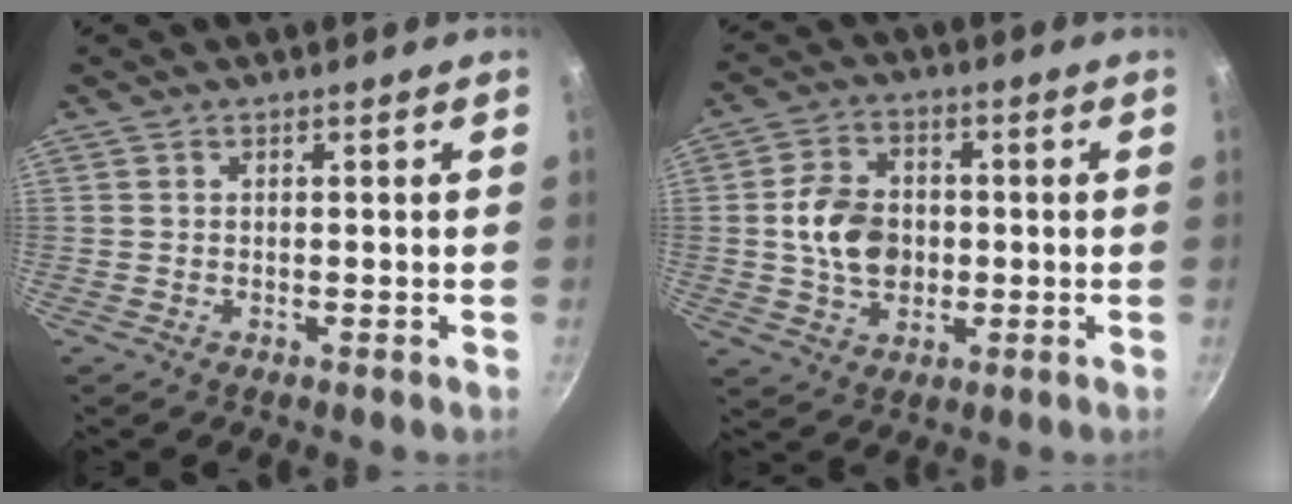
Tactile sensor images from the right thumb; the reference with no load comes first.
{"total": 10.1, "force": [-0.2, 7.5, 6.7], "torque": [-0.097, 0.010, -0.008]}